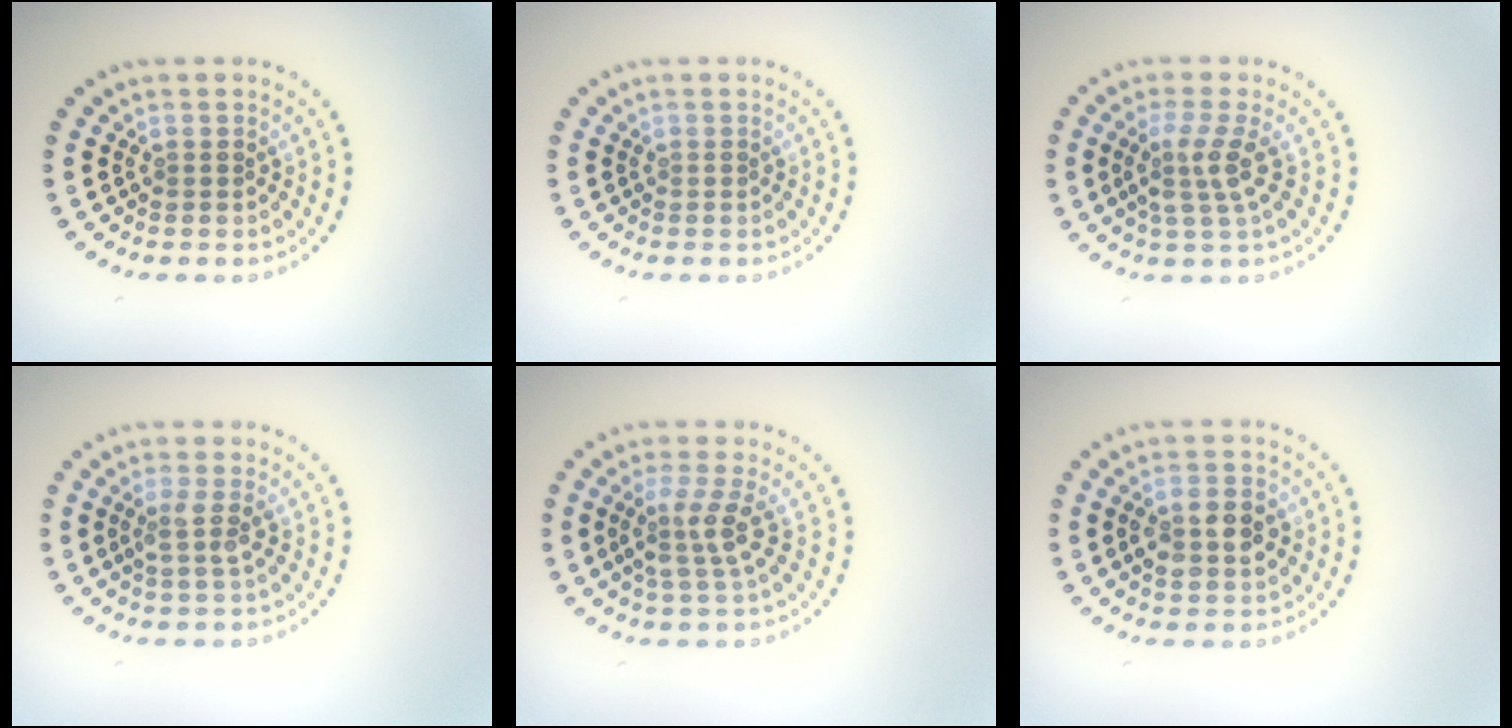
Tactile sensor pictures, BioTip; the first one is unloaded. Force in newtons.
{"total": 0.0}
{"total": 2.8, "press": 2.1, "slide": 1.8}
{"total": 1.8, "press": 1.4, "slide": 1.2}
{"total": 2.8, "press": 2.1, "slide": 1.8}
{"total": 3.7, "press": 3.7, "slide": 0.1}